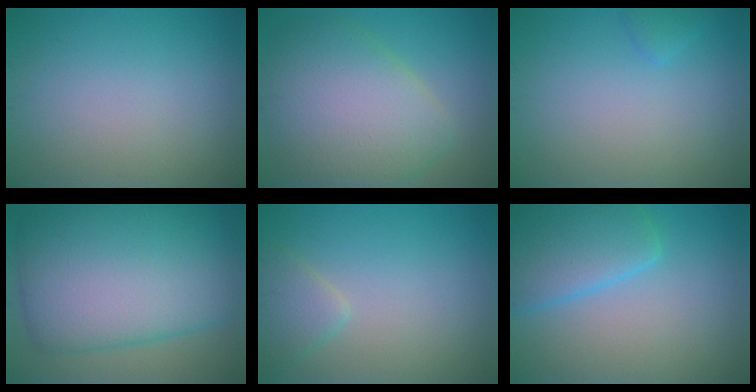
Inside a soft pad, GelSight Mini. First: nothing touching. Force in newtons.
{"total": 8.7, "press": 8.7, "slide": 0.3}
{"total": 0.9, "press": 0.9, "slide": 0.1}
{"total": 12.9, "press": 12.9, "slide": 0.4}
{"total": 2.1, "press": 2.1, "slide": 0.1}
{"total": 5.3, "press": 5.3, "slide": 0.2}